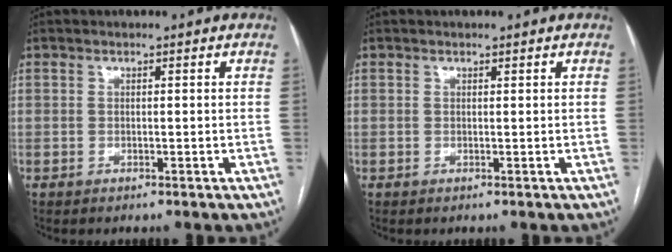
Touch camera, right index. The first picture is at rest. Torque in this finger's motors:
{"motor_torque": [-0.02, 0.09, -0.05, 0.00]}